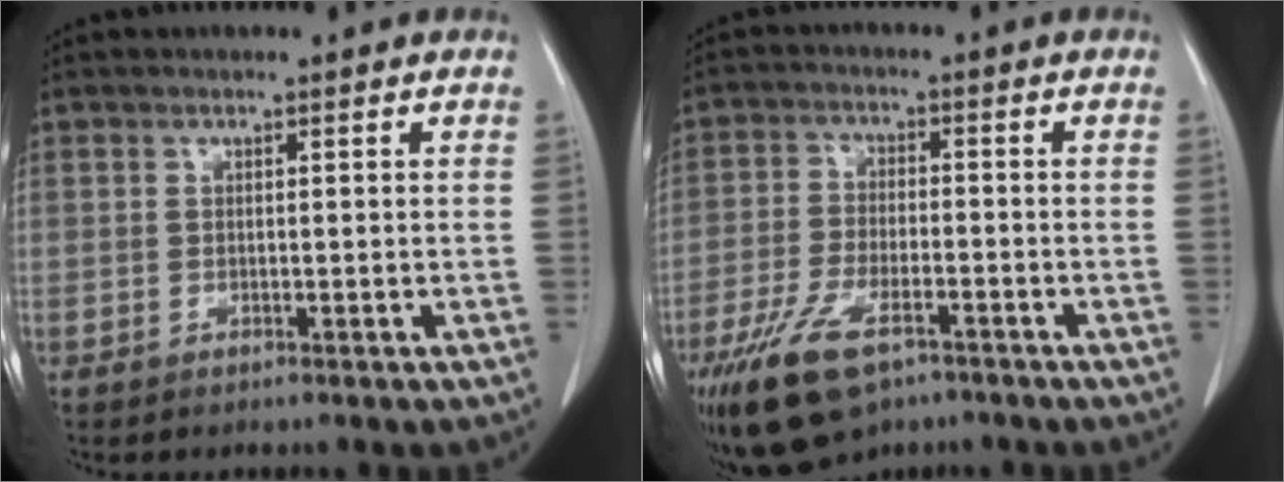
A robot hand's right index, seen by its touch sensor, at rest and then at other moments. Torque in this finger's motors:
{"motor_torque": [1.37, -0.77, 0.67, 0.20]}